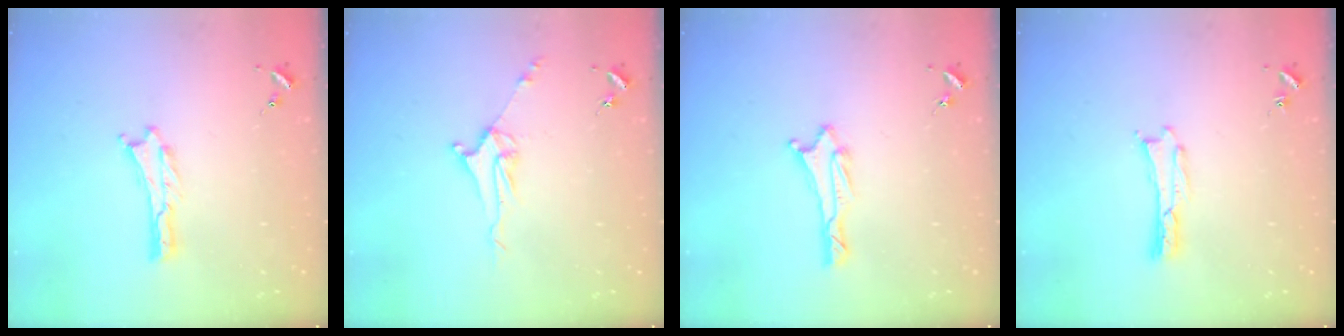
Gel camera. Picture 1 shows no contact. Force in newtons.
{"total": 5.1, "press": 5.1, "slide": 0.6}
{"total": 1.3, "press": 1.3, "slide": 0.1}
{"total": 0.0}